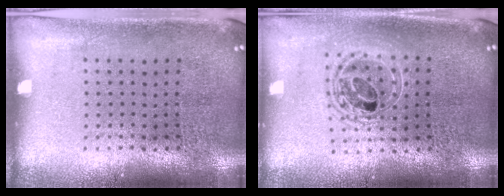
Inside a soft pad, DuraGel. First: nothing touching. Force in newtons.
{"total": 1.6, "press": 1.4, "slide": 0.8}